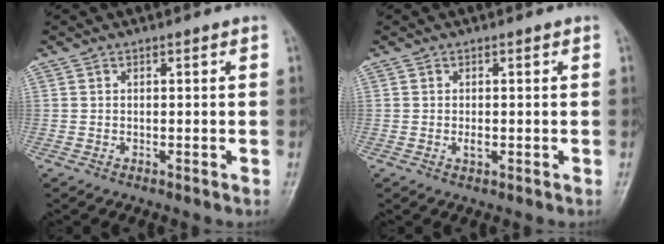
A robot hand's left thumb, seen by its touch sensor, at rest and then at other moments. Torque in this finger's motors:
{"motor_torque": [0.13, 0.28, 0.41, 0.01, 0.00]}